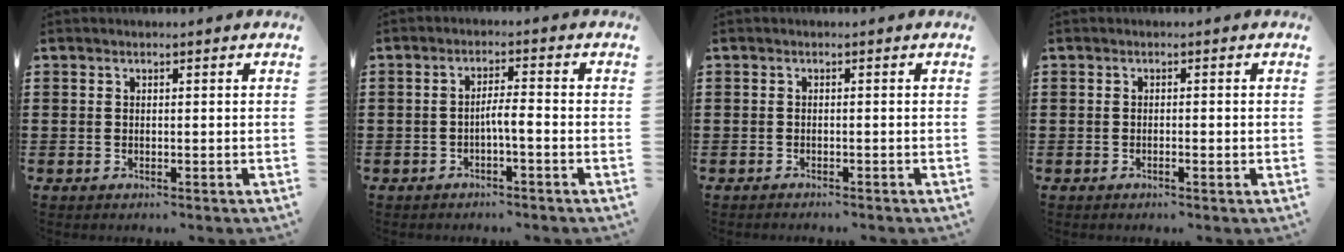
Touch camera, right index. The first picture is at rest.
{"total": 2.6, "force": [-1.3, 0.2, 2.3], "torque": [-0.044, 0.002, -0.025]}
{"total": 0.7, "force": [-0.7, -0.1, 0.1], "torque": [-0.005, -0.003, -0.013]}
{"total": 0.8, "force": [-0.4, 0.1, 0.7], "torque": [-0.012, -0.003, -0.006]}